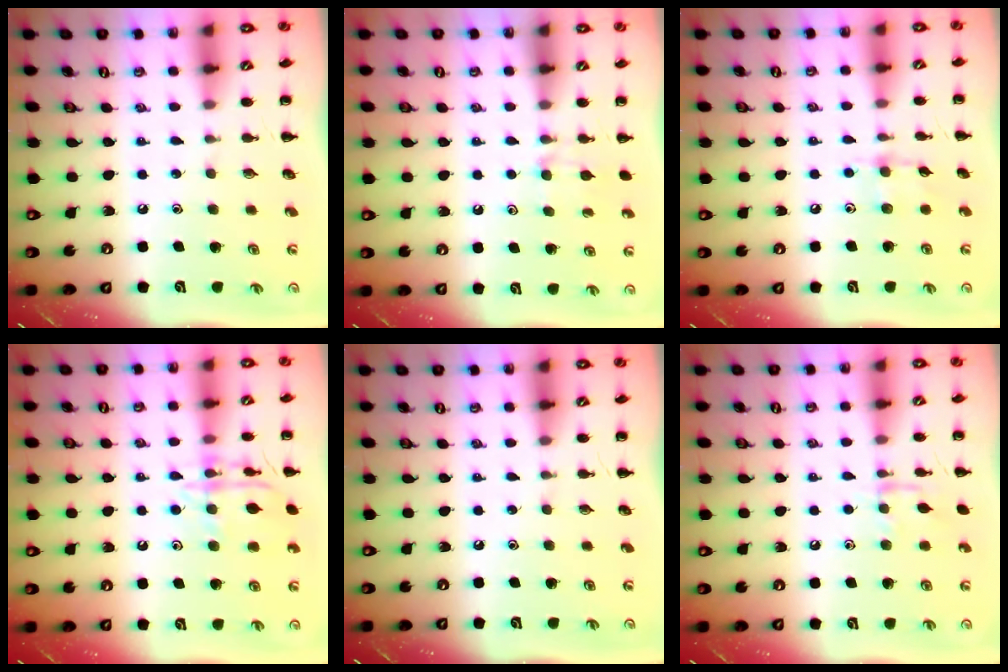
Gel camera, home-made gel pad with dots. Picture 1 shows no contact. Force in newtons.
{"total": 6.3, "press": 6.0, "slide": 1.9}
{"total": 5.3, "press": 5.1, "slide": 1.2}
{"total": 13.6, "press": 13.6, "slide": 0.8}
{"total": 0.0}
{"total": 7.6, "press": 7.5, "slide": 0.6}